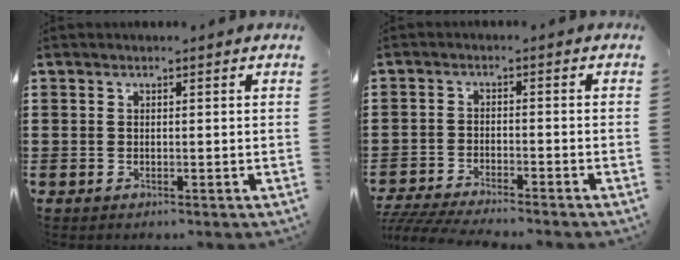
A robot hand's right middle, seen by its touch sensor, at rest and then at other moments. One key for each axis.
{"total": 4.0, "fx": -3.9, "fy": -0.1, "fz": 1.1, "tx": -0.031, "ty": -0.011, "tz": -0.082}